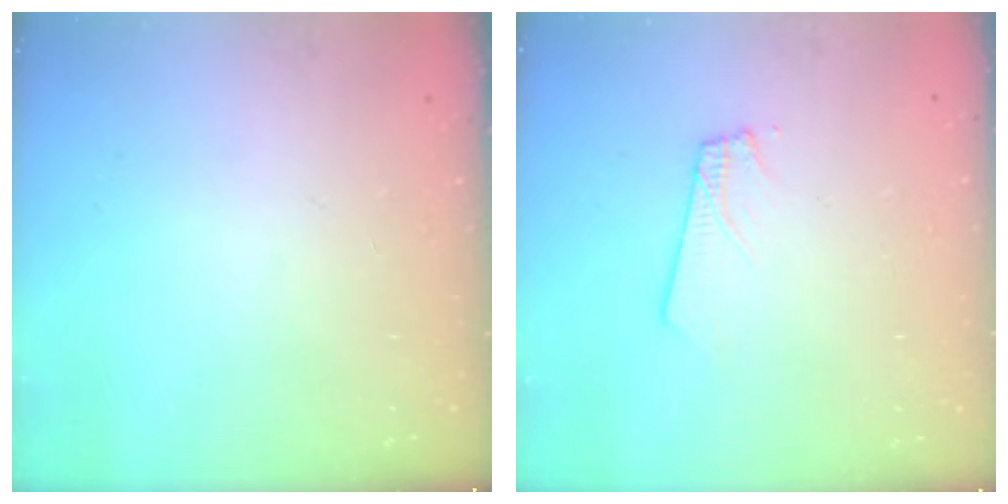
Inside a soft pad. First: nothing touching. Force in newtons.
{"total": 1.8, "press": 1.8, "slide": 0.1}